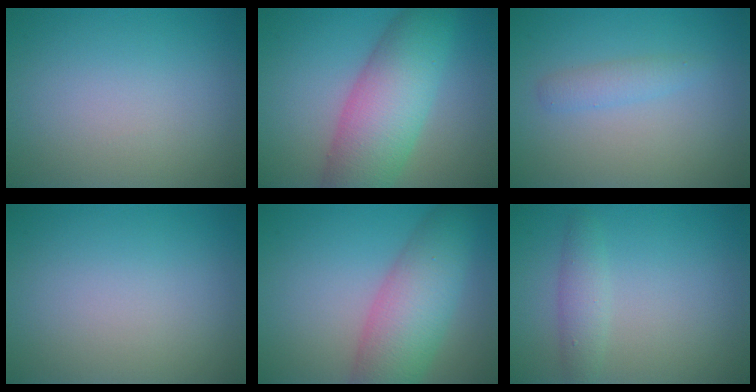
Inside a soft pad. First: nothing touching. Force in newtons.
{"total": 8.5, "press": 8.5, "slide": 0.1}
{"total": 1.4, "press": 1.4, "slide": 0.1}
{"total": 0.0}
{"total": 7.4, "press": 7.4, "slide": 0.2}
{"total": 1.9, "press": 1.9, "slide": 0.1}